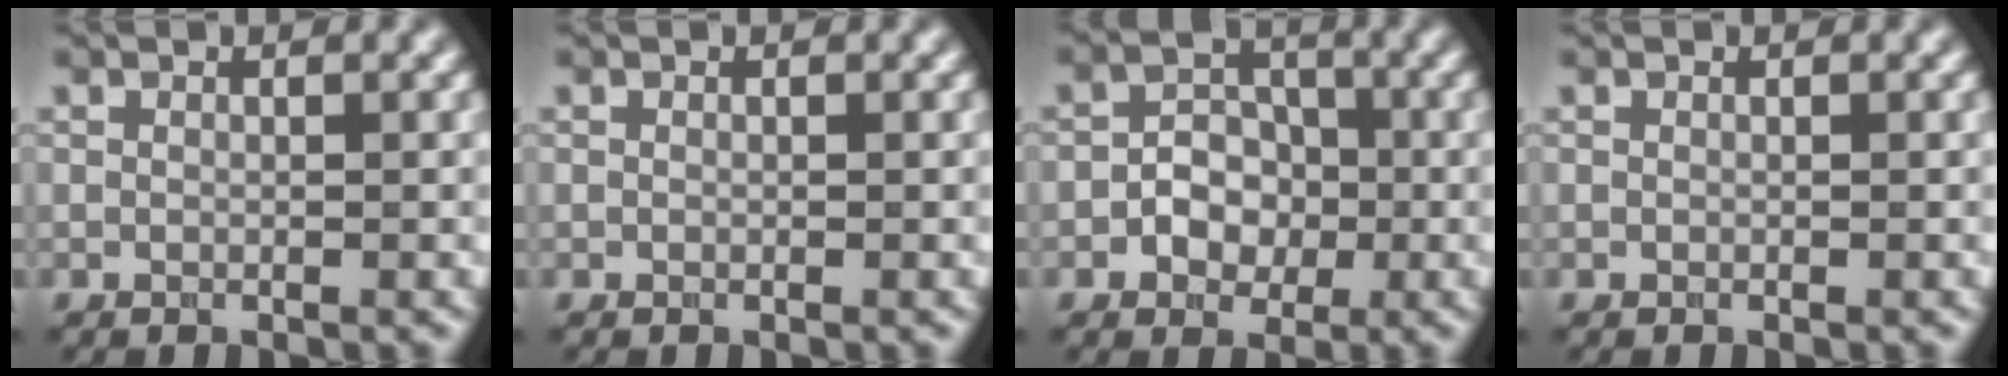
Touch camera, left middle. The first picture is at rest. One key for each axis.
{"total": 0.0}
{"total": 3.3, "fx": -1.0, "fy": 2.6, "fz": 1.7, "tx": -0.020, "ty": 0.004, "tz": -0.020}
{"total": 0.0}